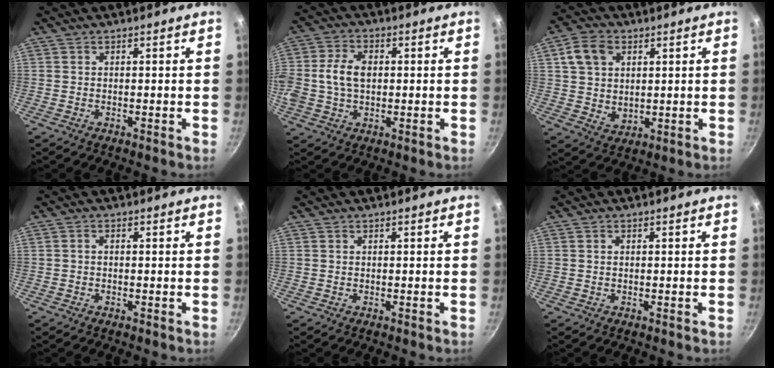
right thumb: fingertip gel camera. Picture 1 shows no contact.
{"total": 9.0, "force": [0.5, 6.2, 6.6], "torque": [-0.124, 0.019, 0.002]}
{"total": 9.2, "force": [2.9, 7.0, 5.3], "torque": [-0.078, -0.010, 0.055]}
{"total": 1.0, "force": [-0.2, 0.7, 0.6], "torque": [-0.012, 0.007, -0.003]}
{"total": 0.0}
{"total": 0.6, "force": [0.1, 0.4, 0.4], "torque": [-0.006, 0.003, 0.001]}